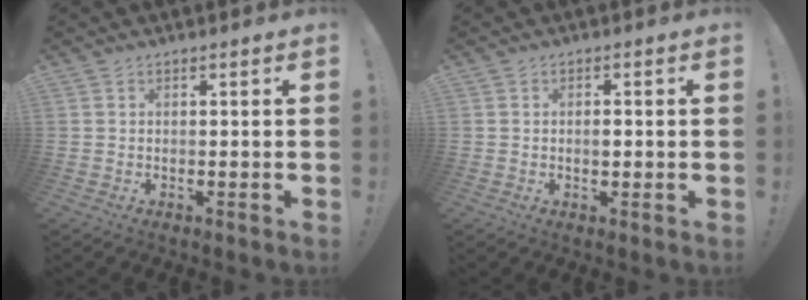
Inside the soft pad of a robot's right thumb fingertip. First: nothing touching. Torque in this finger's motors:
{"motor_torque": [-0.17, 0.04, -0.43, 0.10, -0.04]}